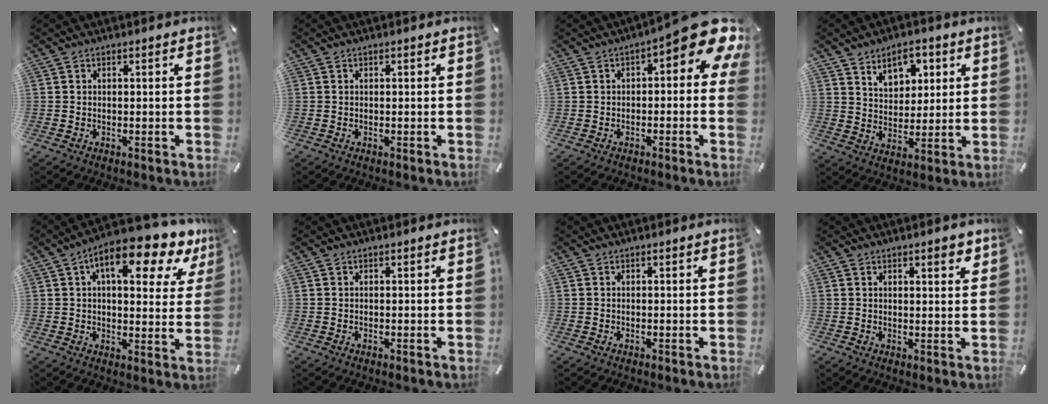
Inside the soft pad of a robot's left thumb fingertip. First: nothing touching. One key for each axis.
{"total": 0.0}
{"total": 10.1, "fx": 3.9, "fy": 3.5, "fz": 8.7, "tx": -0.109, "ty": -0.039, "tz": 0.064}
{"total": 8.4, "fx": 5.0, "fy": 5.7, "fz": 3.6, "tx": -0.046, "ty": -0.019, "tz": 0.085}
{"total": 13.8, "fx": 8.0, "fy": 5.4, "fz": 9.9, "tx": -0.141, "ty": -0.045, "tz": 0.127}
{"total": 0.0}
{"total": 0.0}
{"total": 3.1, "fx": 1.9, "fy": 0.9, "fz": 2.2, "tx": -0.030, "ty": -0.004, "tz": 0.030}